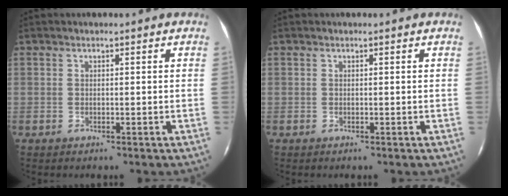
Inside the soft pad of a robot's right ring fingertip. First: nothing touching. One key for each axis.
{"total": 0.0}